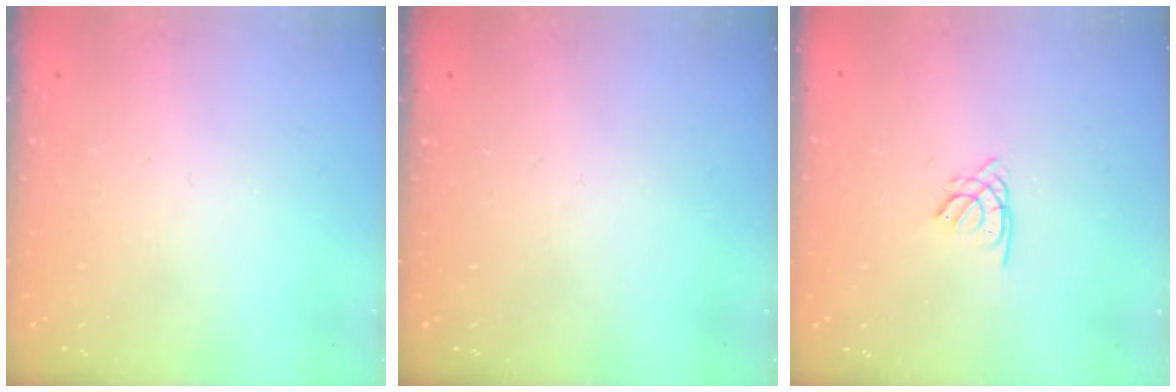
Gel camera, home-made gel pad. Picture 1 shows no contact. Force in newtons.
{"total": 0.0}
{"total": 1.4, "press": 1.4, "slide": 0.3}